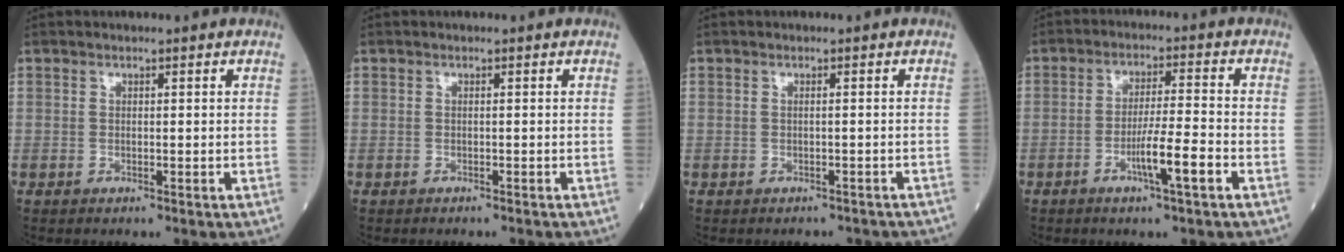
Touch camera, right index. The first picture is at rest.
{"total": 1.1, "force": [-1.1, 0.2, 0.3], "torque": [-0.006, -0.002, -0.015]}
{"total": 4.0, "force": [-3.6, 1.6, 0.9], "torque": [-0.009, -0.002, -0.036]}
{"total": 6.6, "force": [-2.9, -0.2, 5.9], "torque": [-0.105, -0.004, -0.052]}